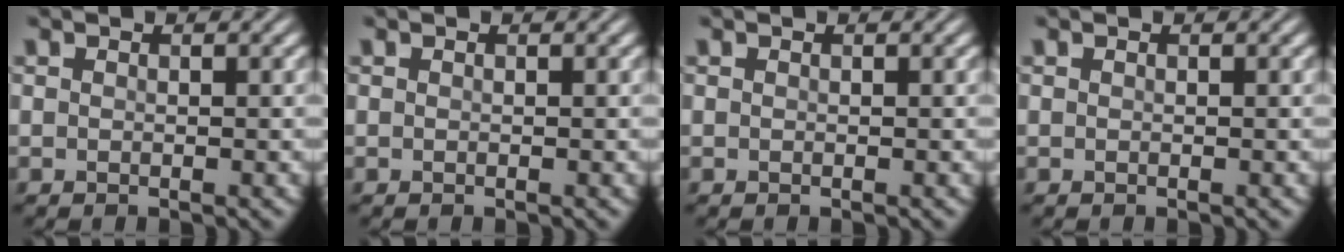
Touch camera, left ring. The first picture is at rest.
{"total": 0.0}
{"total": 0.0}
{"total": 0.0}